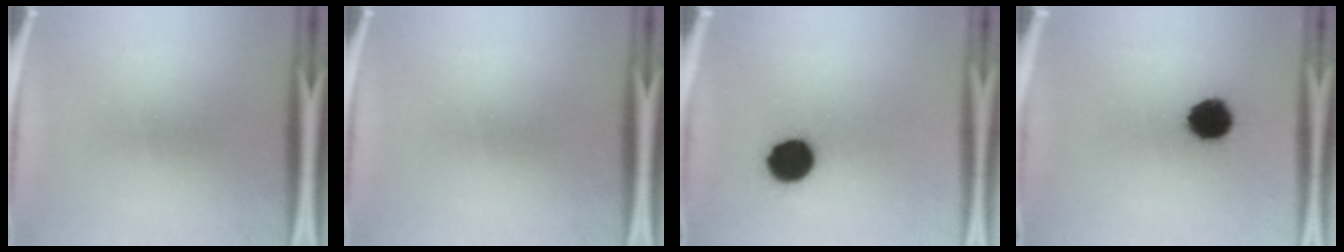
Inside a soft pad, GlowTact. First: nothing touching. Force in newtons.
{"total": 0.0}
{"total": 11.9}
{"total": 9.5}